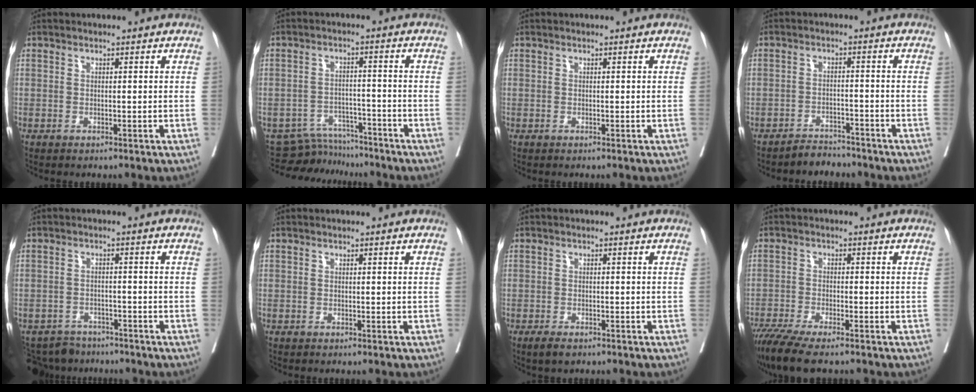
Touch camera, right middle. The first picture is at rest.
{"total": 6.7, "force": [-6.4, 1.4, -1.0], "torque": [0.012, 0.012, -0.104]}
{"total": 0.0}
{"total": 3.1, "force": [-2.9, 1.1, -0.3], "torque": [0.002, -0.001, -0.046]}
{"total": 6.8, "force": [-6.3, 2.6, 0.1], "torque": [0.002, 0.001, -0.096]}
{"total": 0.0}
{"total": 2.5, "force": [-1.8, 0.9, 1.4], "torque": [-0.030, -0.004, -0.025]}
{"total": 8.5, "force": [-6.9, 1.1, 4.9], "torque": [-0.081, -0.020, -0.117]}